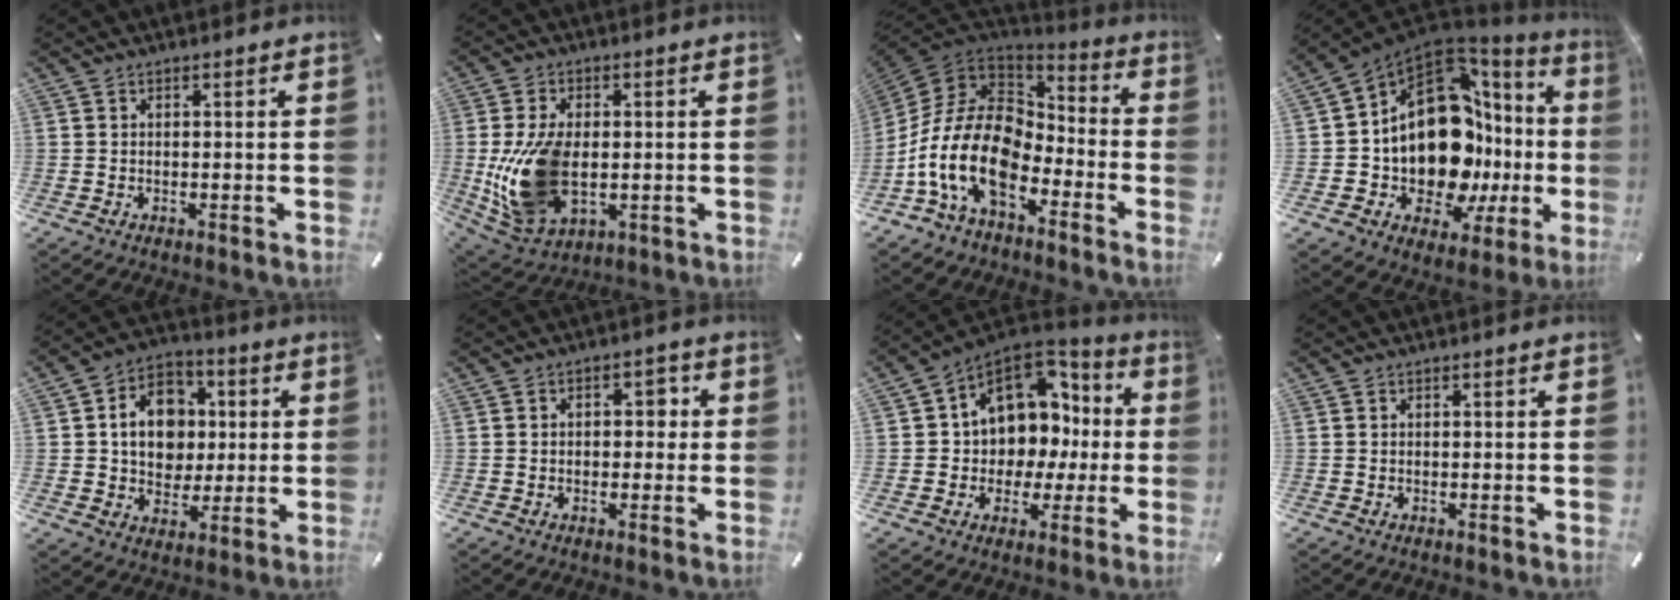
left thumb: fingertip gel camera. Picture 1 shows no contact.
{"total": 15.8, "force": [-1.1, 10.0, 12.1], "torque": [-0.270, -0.015, -0.017]}
{"total": 19.2, "force": [-8.3, 11.4, 13.1], "torque": [-0.307, 0.020, -0.153]}
{"total": 20.7, "force": [-0.5, 13.0, 16.1], "torque": [-0.290, -0.074, 0.015]}
{"total": 12.8, "force": [1.0, 10.9, 6.6], "torque": [-0.102, 0.012, 0.022]}
{"total": 4.1, "force": [0.0, 3.0, 2.8], "torque": [-0.026, 0.000, -0.014]}
{"total": 12.7, "force": [3.5, 10.7, 5.9], "torque": [-0.093, -0.034, 0.070]}
{"total": 0.0}